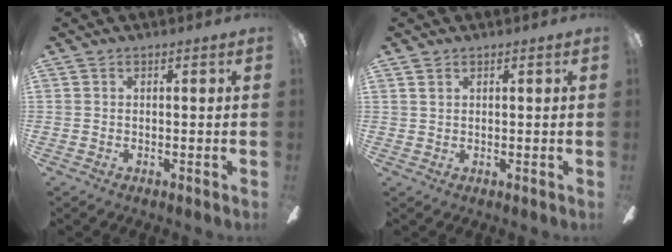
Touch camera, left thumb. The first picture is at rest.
{"total": 1.2, "force": [0.7, 0.8, 0.3], "torque": [-0.008, 0.003, 0.014]}